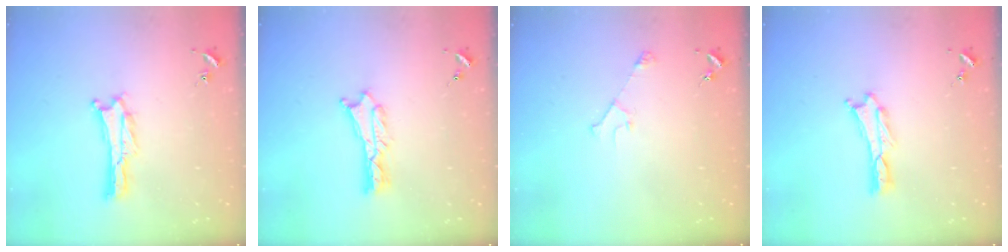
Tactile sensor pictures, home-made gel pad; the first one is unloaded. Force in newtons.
{"total": 1.8, "press": 1.7, "slide": 0.2}
{"total": 2.9, "press": 2.9, "slide": 0.3}
{"total": 0.0}